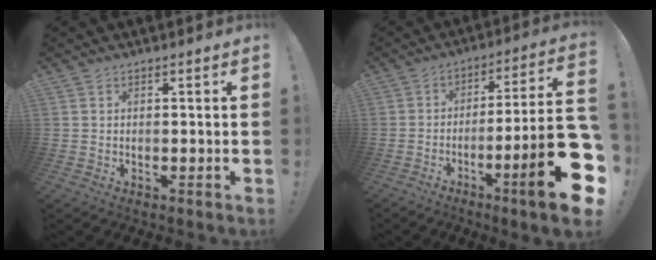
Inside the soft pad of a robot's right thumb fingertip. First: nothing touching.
{"total": 22.5, "force": [-7.4, 2.8, 21.1], "torque": [-0.319, 0.032, -0.113]}